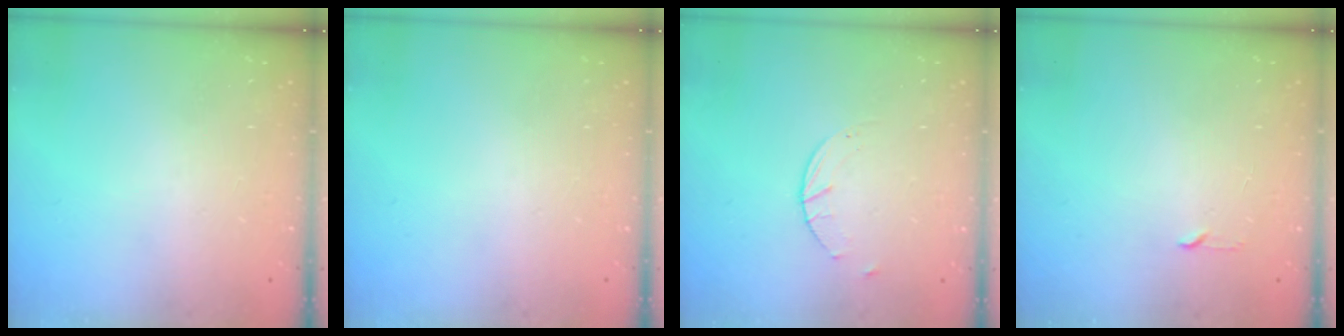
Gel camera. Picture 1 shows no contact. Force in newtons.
{"total": 0.0}
{"total": 2.6, "press": 2.6, "slide": 0.4}
{"total": 2.3, "press": 2.2, "slide": 0.3}